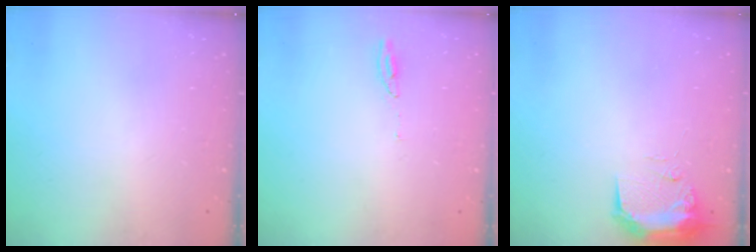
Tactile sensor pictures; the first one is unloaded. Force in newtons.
{"total": 3.3, "press": 3.3, "slide": 0.3}
{"total": 9.2, "press": 9.0, "slide": 1.5}